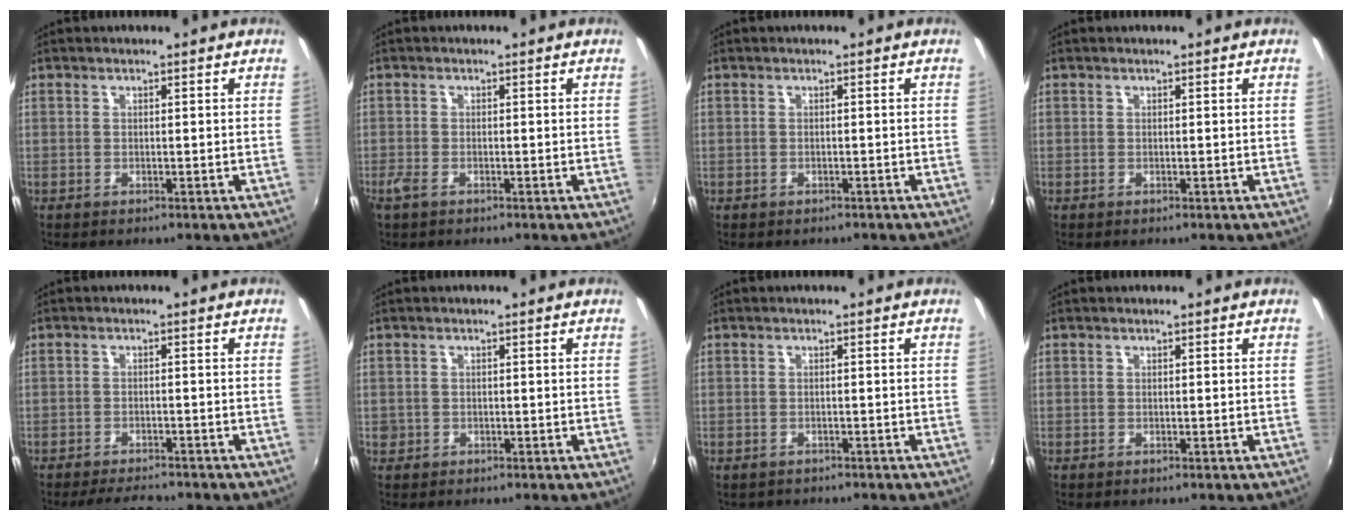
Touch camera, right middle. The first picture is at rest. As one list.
[{"total": 2.0, "force": [-1.3, 0.8, 1.3], "torque": [-0.030, -0.006, -0.025]}, {"total": 0.9, "force": [-0.6, 0.6, 0.1], "torque": [-0.007, -0.002, -0.007]}, {"total": 0.0}, {"total": 6.2, "force": [-5.5, 1.5, 2.4], "torque": [-0.065, -0.013, -0.084]}, {"total": 1.7, "force": [-0.5, 1.6, 0.4], "torque": [-0.010, -0.004, -0.007]}, {"total": 0.8, "force": [-0.6, 0.5, 0.0], "torque": [-0.002, -0.001, -0.005]}, {"total": 0.0}]